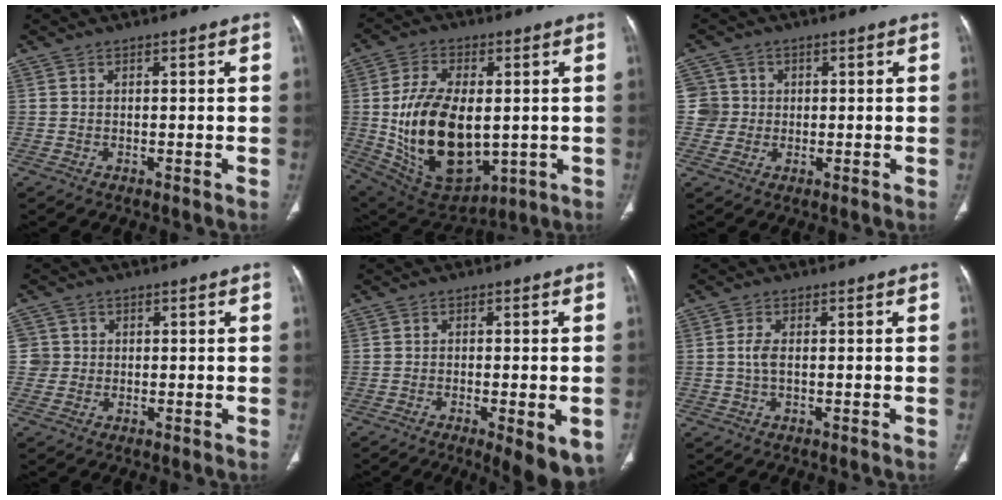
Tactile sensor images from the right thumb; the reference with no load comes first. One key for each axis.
{"total": 21.1, "fx": -0.8, "fy": 12.0, "fz": 17.3, "tx": -0.304, "ty": -0.012, "tz": 0.016}
{"total": 4.2, "fx": 0.3, "fy": 4.2, "fz": 0.0, "tx": 0.032, "ty": 0.008, "tz": 0.003}
{"total": 2.8, "fx": 0.1, "fy": 2.8, "fz": -0.1, "tx": 0.023, "ty": 0.008, "tz": 0.000}
{"total": 10.2, "fx": -4.7, "fy": 3.1, "fz": 8.5, "tx": -0.110, "ty": -0.006, "tz": -0.063}
{"total": 2.5, "fx": 0.0, "fy": 1.2, "fz": 2.2, "tx": -0.055, "ty": 0.003, "tz": -0.001}